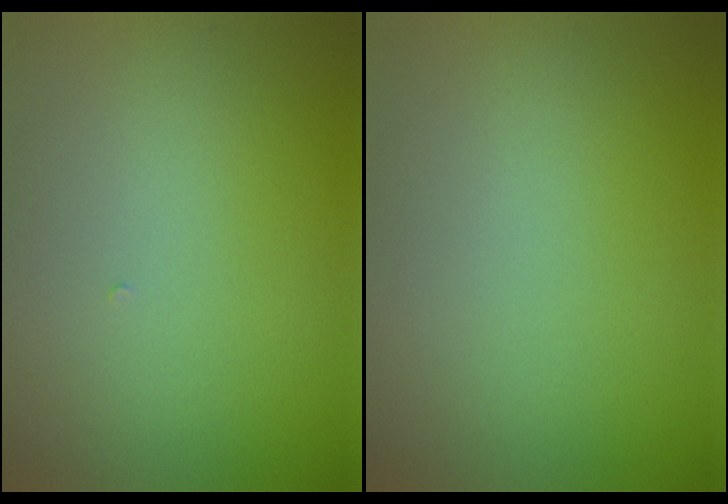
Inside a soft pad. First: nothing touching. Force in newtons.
{"total": 0.0}